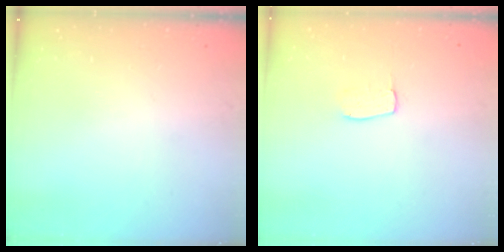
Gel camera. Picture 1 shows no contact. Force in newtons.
{"total": 4.5, "press": 4.5, "slide": 0.3}